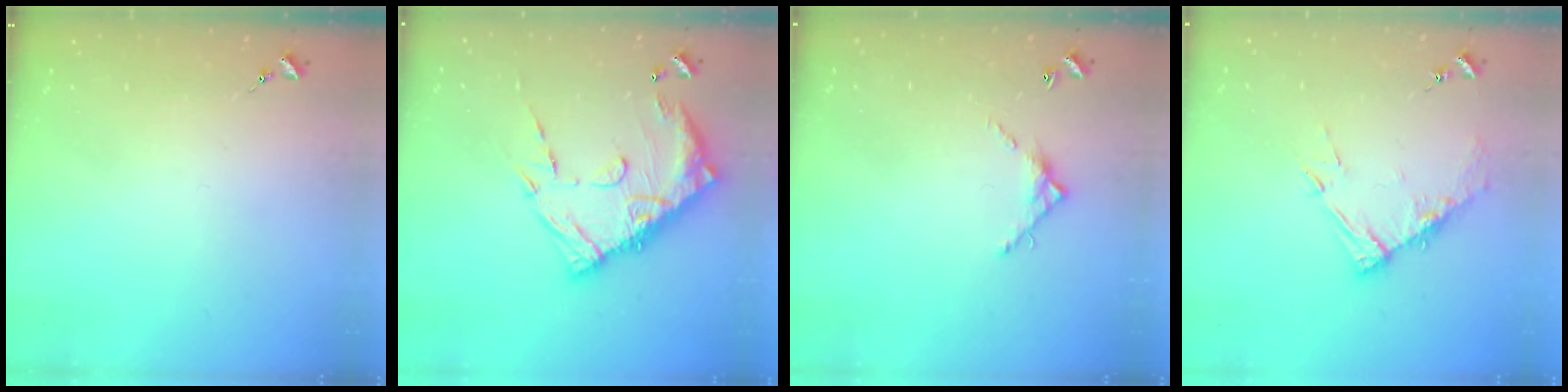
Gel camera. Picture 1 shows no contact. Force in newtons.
{"total": 17.5, "press": 17.4, "slide": 2.0}
{"total": 7.0, "press": 7.0, "slide": 0.2}
{"total": 10.1, "press": 10.0, "slide": 1.1}